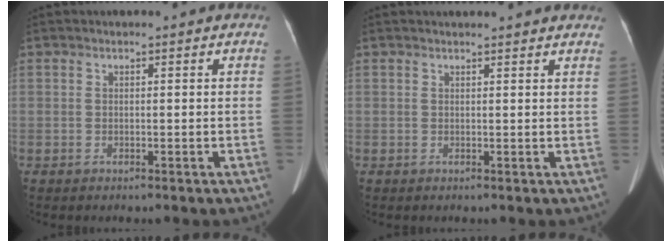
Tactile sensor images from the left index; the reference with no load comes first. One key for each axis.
{"total": 7.9, "fx": 7.4, "fy": 0.9, "fz": 2.5, "tx": -0.027, "ty": 0.017, "tz": 0.069}